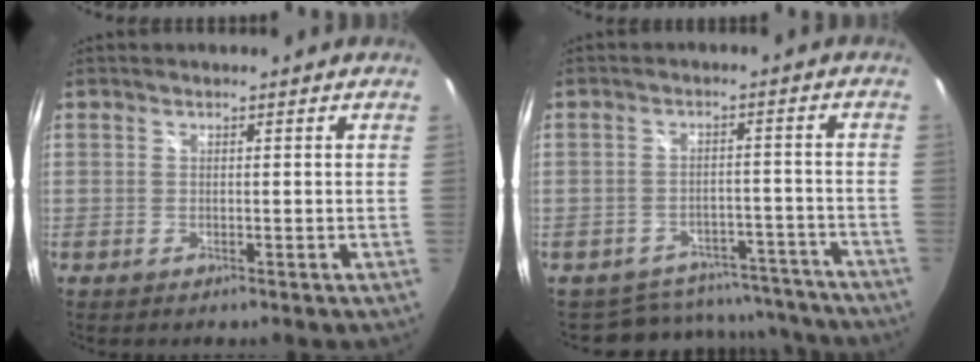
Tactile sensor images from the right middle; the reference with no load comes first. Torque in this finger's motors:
{"motor_torque": [-0.54, -0.63, -0.21, -0.05]}